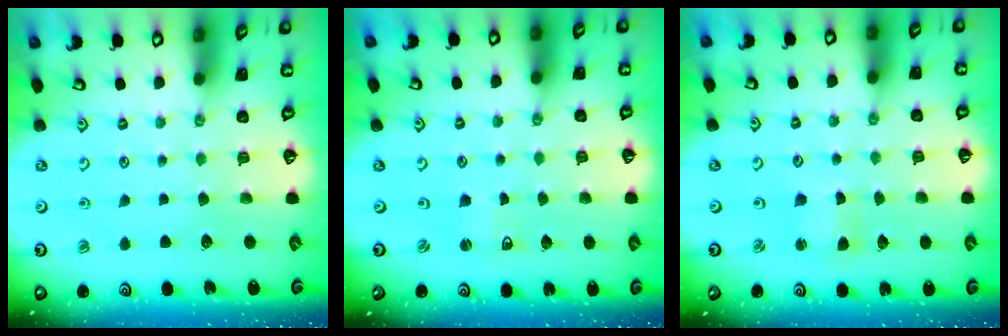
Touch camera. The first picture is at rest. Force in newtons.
{"total": 1.7, "press": 1.7, "slide": 0.3}
{"total": 2.7, "press": 2.7, "slide": 0.3}